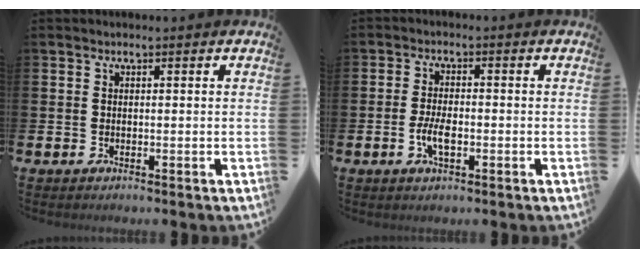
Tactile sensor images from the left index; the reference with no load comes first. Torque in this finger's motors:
{"motor_torque": [0.68, 0.07, 0.13, 0.13]}